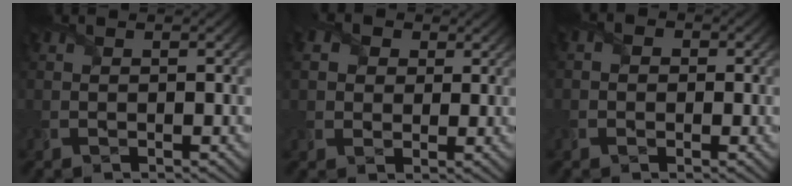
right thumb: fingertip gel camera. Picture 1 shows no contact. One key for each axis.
{"total": 5.3, "fx": 2.1, "fy": 4.2, "fz": 2.4, "tx": -0.101, "ty": 0.007, "tz": 0.033}
{"total": 1.7, "fx": -0.3, "fy": 1.5, "fz": 0.6, "tx": -0.012, "ty": 0.004, "tz": -0.014}